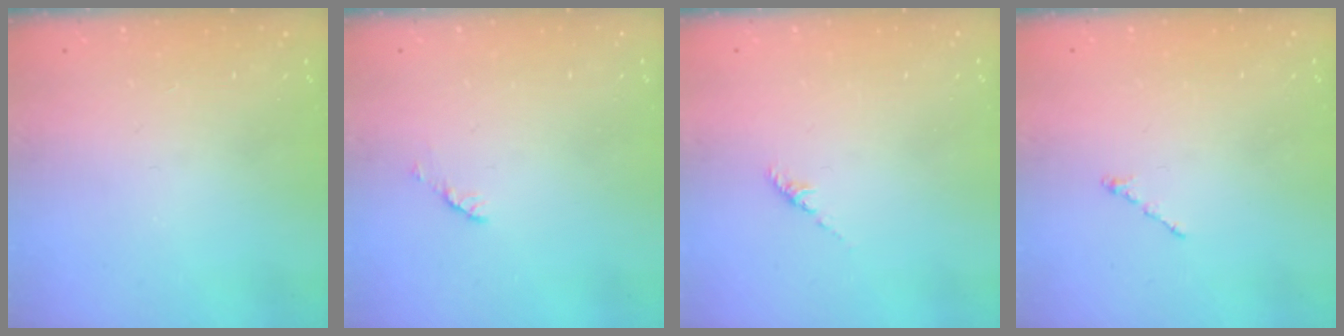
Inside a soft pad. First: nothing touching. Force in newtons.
{"total": 2.8, "press": 2.7, "slide": 0.4}
{"total": 1.2, "press": 1.1, "slide": 0.5}
{"total": 0.0}